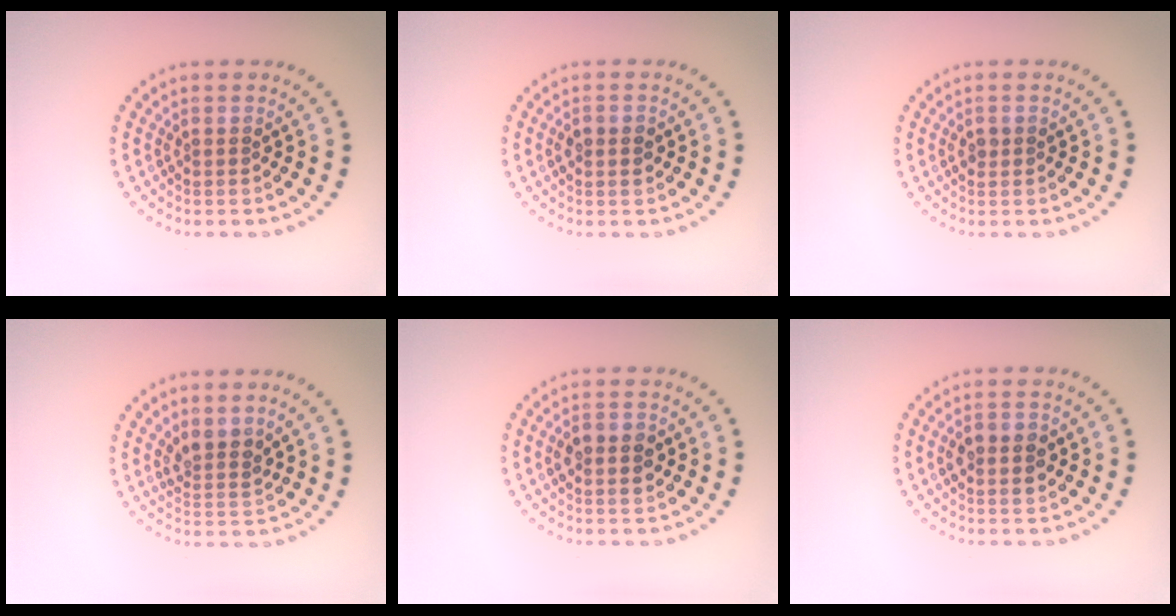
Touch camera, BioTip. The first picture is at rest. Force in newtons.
{"total": 2.0, "press": 2.0, "slide": 0.1}
{"total": 0.9, "press": 0.9, "slide": 0.1}
{"total": 2.4, "press": 1.9, "slide": 1.5}
{"total": 2.5, "press": 2.4, "slide": 0.2}
{"total": 2.8, "press": 2.8, "slide": 0.0}